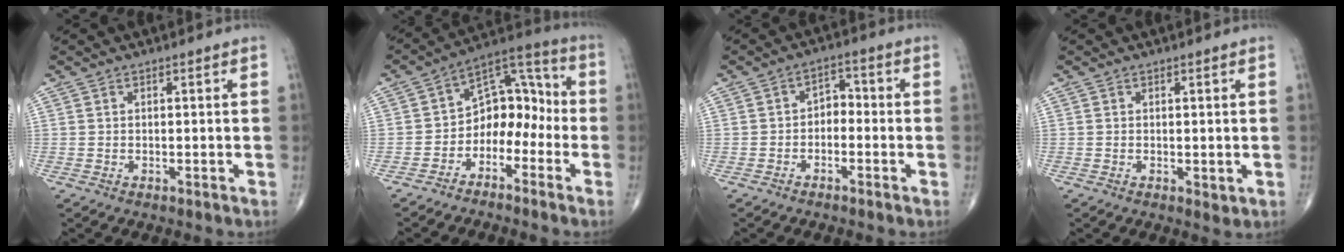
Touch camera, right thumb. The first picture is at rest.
{"total": 10.8, "force": [-3.8, 7.6, 6.6], "torque": [-0.058, 0.078, -0.077]}
{"total": 3.5, "force": [-1.4, 2.5, 2.1], "torque": [-0.015, 0.030, -0.034]}
{"total": 1.2, "force": [0.0, 0.6, 1.1], "torque": [-0.013, -0.005, 0.003]}